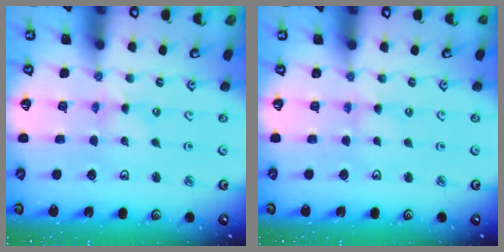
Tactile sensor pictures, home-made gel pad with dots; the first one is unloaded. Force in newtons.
{"total": 1.1, "press": 1.1, "slide": 0.3}